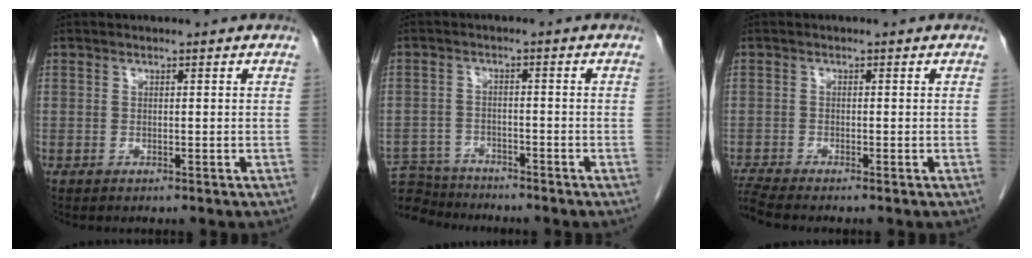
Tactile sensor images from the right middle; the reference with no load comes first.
{"total": 8.1, "force": [-7.9, 2.0, 0.7], "torque": [-0.018, 0.002, -0.136]}
{"total": 2.8, "force": [-2.6, -0.9, 0.5], "torque": [-0.027, -0.015, -0.053]}